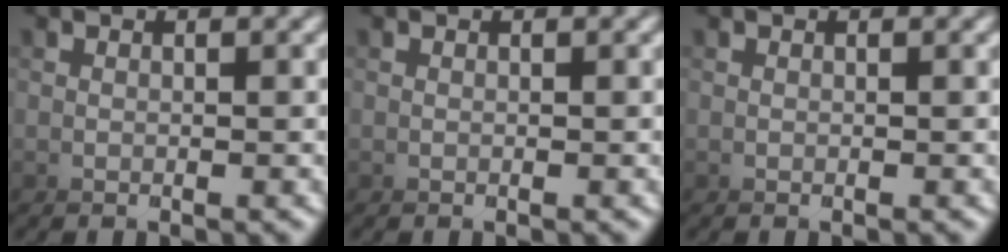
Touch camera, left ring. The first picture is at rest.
{"total": 0.0}
{"total": 0.0}